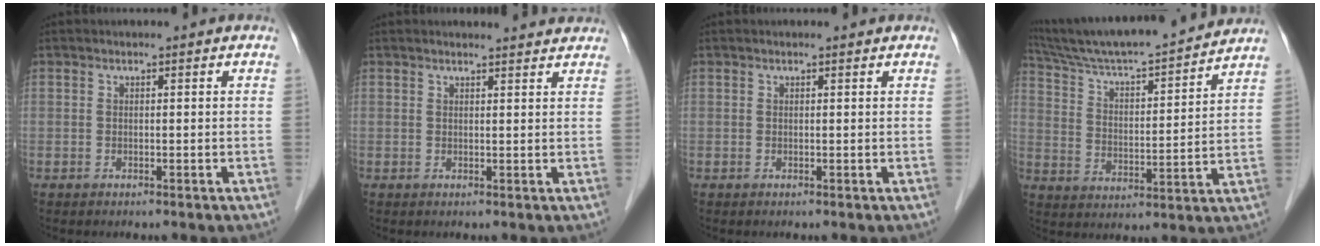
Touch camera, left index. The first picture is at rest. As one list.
[{"total": 4.7, "force": [4.6, 0.5, 0.8], "torque": [-0.013, 0.006, 0.043]}, {"total": 0.5, "force": [0.5, 0.1, 0.2], "torque": [-0.013, 0.005, 0.007]}, {"total": 20.2, "force": [18.5, 0.6, 8.1], "torque": [-0.141, 0.008, 0.290]}]